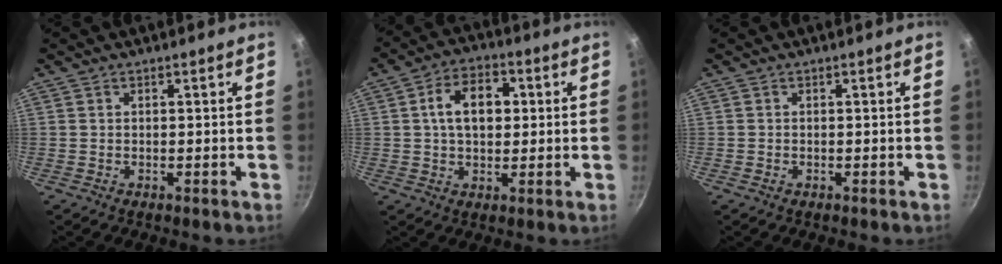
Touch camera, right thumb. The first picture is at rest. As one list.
[{"total": 10.1, "force": [1.6, 6.6, 7.4], "torque": [-0.098, 0.014, 0.018]}, {"total": 0.0}]